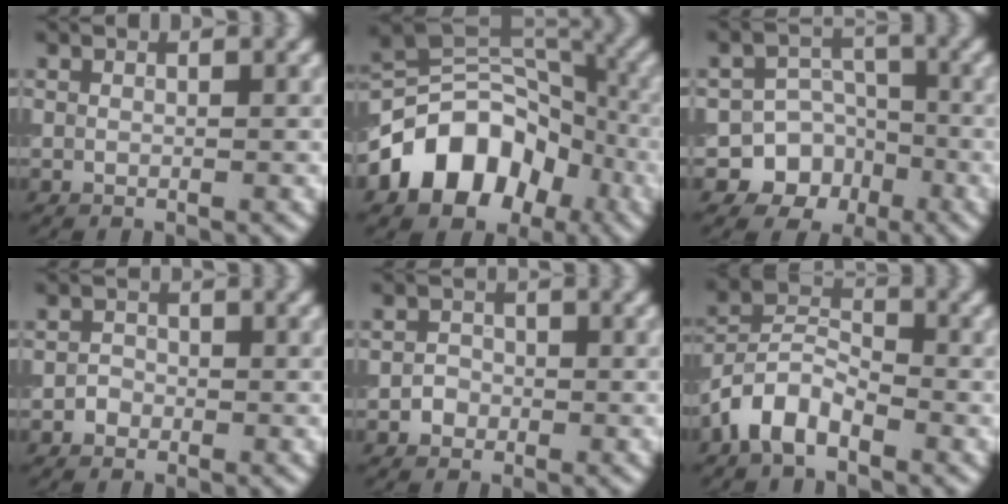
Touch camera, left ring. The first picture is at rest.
{"total": 9.3, "force": [-4.3, 6.7, 4.8], "torque": [-0.056, 0.008, -0.084]}
{"total": 7.1, "force": [-3.5, 6.1, 1.2], "torque": [0.013, -0.009, -0.079]}
{"total": 1.0, "force": [-0.5, 0.9, 0.2], "torque": [0.003, 0.001, -0.010]}
{"total": 1.3, "force": [-0.5, 1.2, 0.3], "torque": [0.003, 0.002, -0.011]}
{"total": 4.6, "force": [-2.9, 2.4, 2.7], "torque": [-0.049, 0.011, -0.067]}